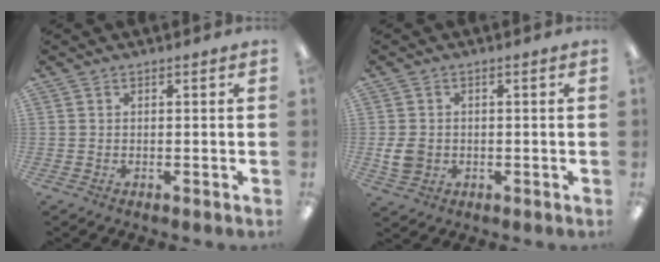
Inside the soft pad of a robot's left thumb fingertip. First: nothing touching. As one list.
[{"total": 4.9, "force": [-0.3, 4.1, 2.7], "torque": [-0.060, -0.001, -0.008]}]